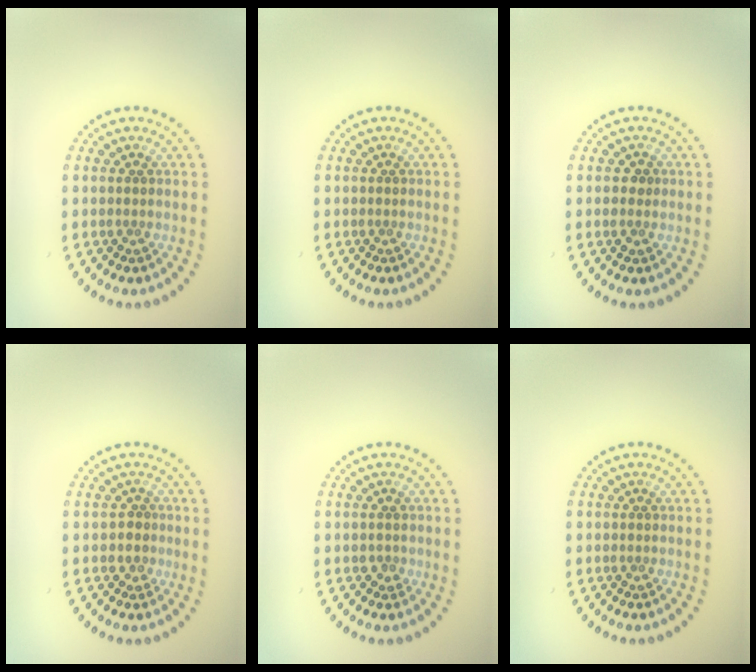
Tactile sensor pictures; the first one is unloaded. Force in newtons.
{"total": 0.0}
{"total": 1.1, "press": 1.1, "slide": 0.1}
{"total": 0.9, "press": 0.7, "slide": 0.7}
{"total": 0.9, "press": 0.9, "slide": 0.2}
{"total": 0.0}